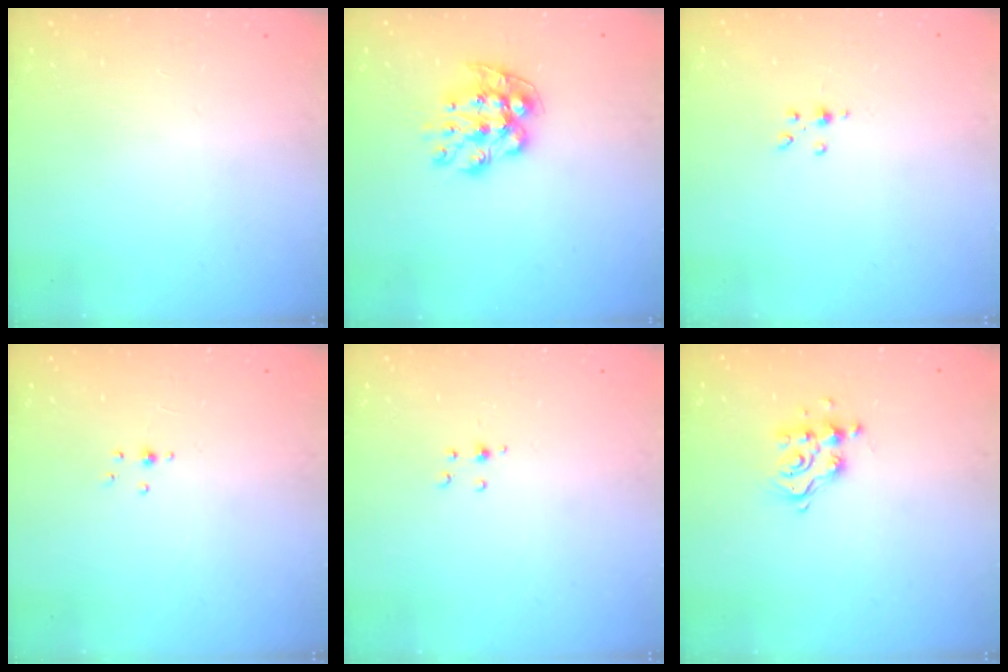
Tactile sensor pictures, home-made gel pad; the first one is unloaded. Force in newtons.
{"total": 9.5, "press": 9.4, "slide": 0.9}
{"total": 2.0, "press": 1.9, "slide": 0.5}
{"total": 2.5, "press": 2.3, "slide": 1.0}
{"total": 3.5, "press": 3.4, "slide": 0.8}
{"total": 9.2, "press": 9.2, "slide": 0.8}